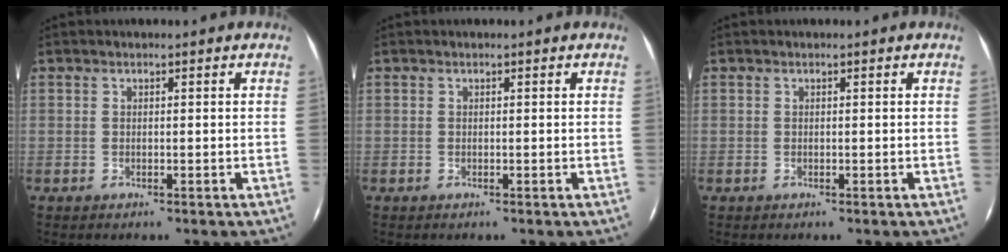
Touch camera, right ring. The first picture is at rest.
{"total": 0.0}
{"total": 0.0}